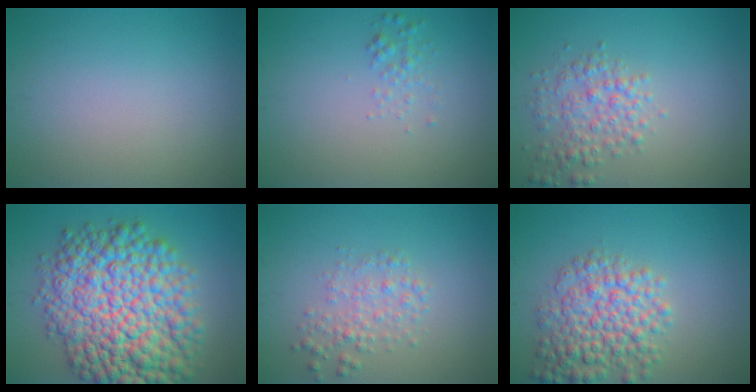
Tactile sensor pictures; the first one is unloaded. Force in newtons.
{"total": 1.1, "press": 1.1, "slide": 0.0}
{"total": 3.1, "press": 3.1, "slide": 0.1}
{"total": 14.0, "press": 14.0, "slide": 0.2}
{"total": 2.3, "press": 2.3, "slide": 0.0}
{"total": 6.2, "press": 6.2, "slide": 0.2}